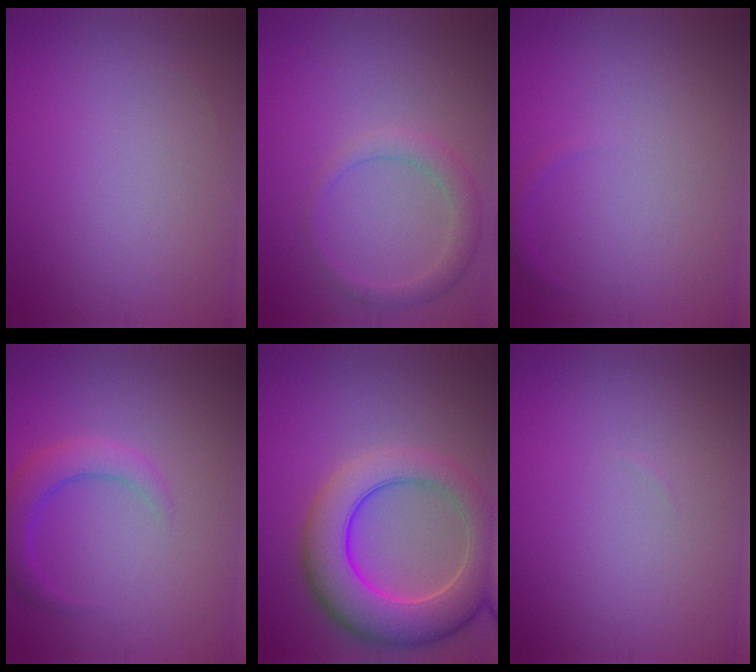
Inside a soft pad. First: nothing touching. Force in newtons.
{"total": 2.4, "press": 2.4, "slide": 0.1}
{"total": 0.5, "press": 0.5, "slide": 0.1}
{"total": 3.0, "press": 3.0, "slide": 0.2}
{"total": 8.7, "press": 8.7, "slide": 0.4}
{"total": 0.0}